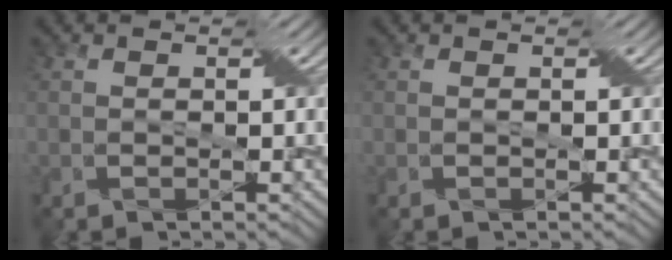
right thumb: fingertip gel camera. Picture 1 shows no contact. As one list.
[{"total": 0.0}]